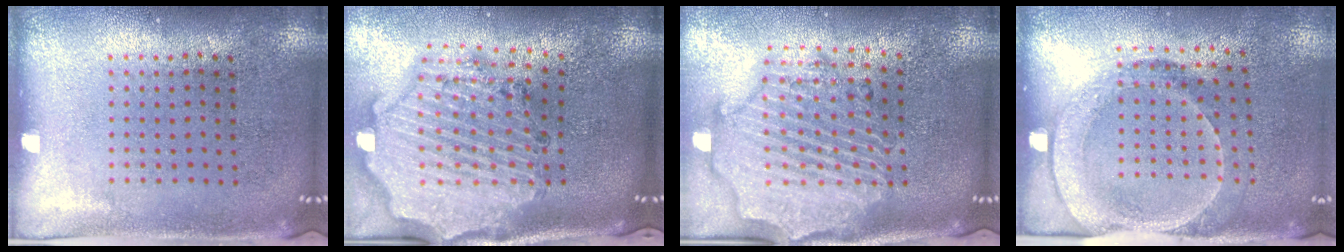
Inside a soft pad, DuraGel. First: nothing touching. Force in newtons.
{"total": 3.0, "press": 2.7, "slide": 1.3}
{"total": 3.0, "press": 2.6, "slide": 1.5}
{"total": 1.8, "press": 1.5, "slide": 1.1}